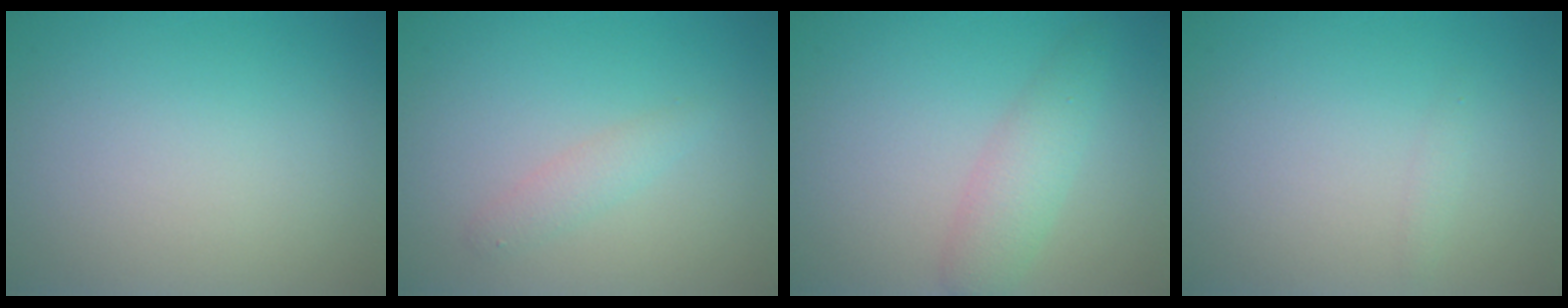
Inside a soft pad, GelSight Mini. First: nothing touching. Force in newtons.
{"total": 1.5, "press": 1.5, "slide": 0.0}
{"total": 3.0, "press": 3.0, "slide": 0.1}
{"total": 0.6, "press": 0.6, "slide": 0.0}